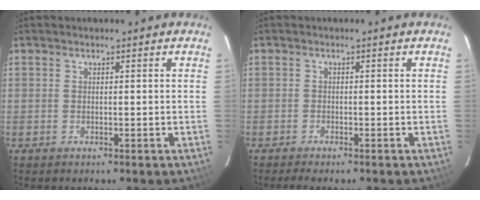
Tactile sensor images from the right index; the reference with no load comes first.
{"total": 2.9, "force": [-2.5, 0.6, 1.2], "torque": [-0.026, -0.011, -0.042]}